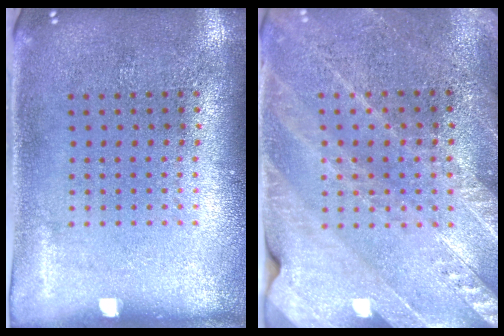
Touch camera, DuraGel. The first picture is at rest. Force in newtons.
{"total": 2.6, "press": 2.5, "slide": 0.6}